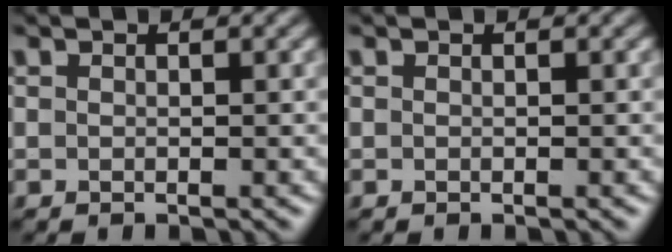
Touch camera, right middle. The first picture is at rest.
{"total": 0.0}